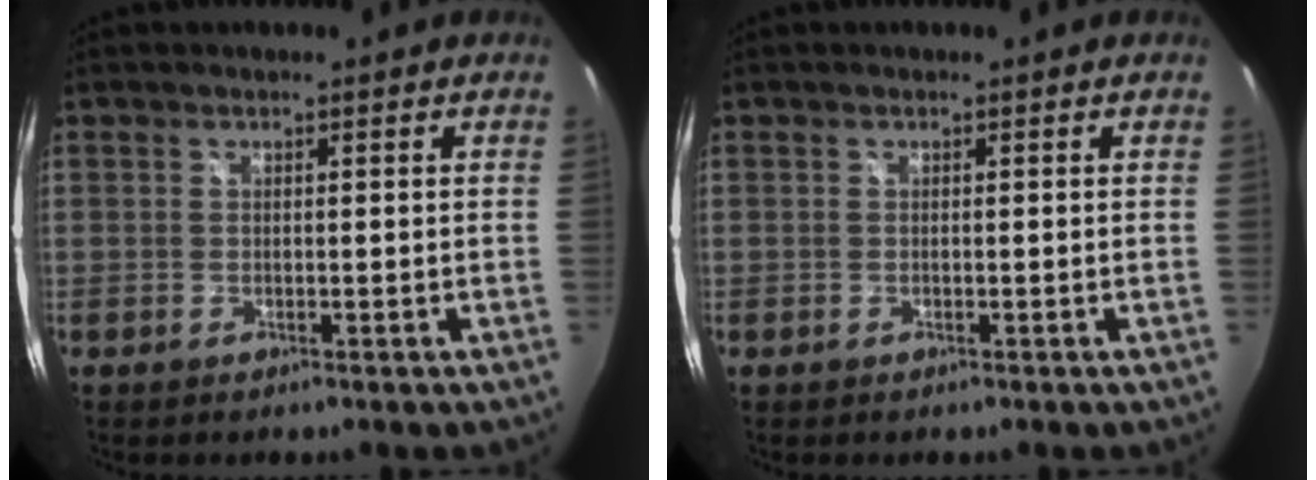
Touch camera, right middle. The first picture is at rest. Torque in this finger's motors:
{"motor_torque": [0.13, 0.16, 0.00, 0.00]}